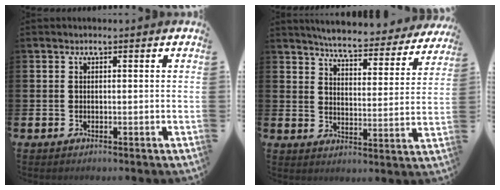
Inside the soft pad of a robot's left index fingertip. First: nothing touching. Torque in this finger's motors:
{"motor_torque": [1.10, -1.05, 0.19, 0.05]}